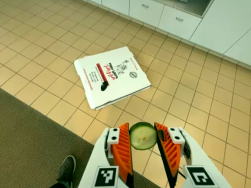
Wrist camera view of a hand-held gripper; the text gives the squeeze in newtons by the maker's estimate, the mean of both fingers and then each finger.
{"total": 8.2, "left": 7.9, "right": 8.4}